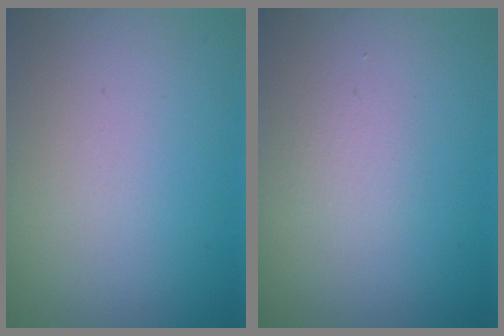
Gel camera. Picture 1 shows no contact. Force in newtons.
{"total": 0.9, "press": 0.9, "slide": 0.0}